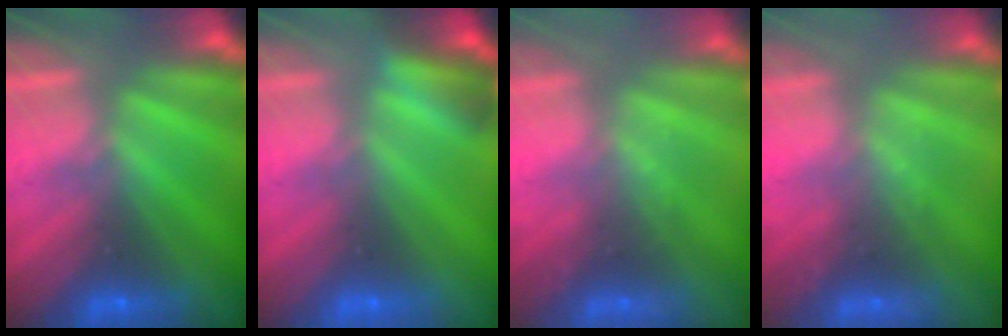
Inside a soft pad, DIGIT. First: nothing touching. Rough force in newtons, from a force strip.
{"total": 2.7}
{"total": 2.2}
{"total": 2.2}